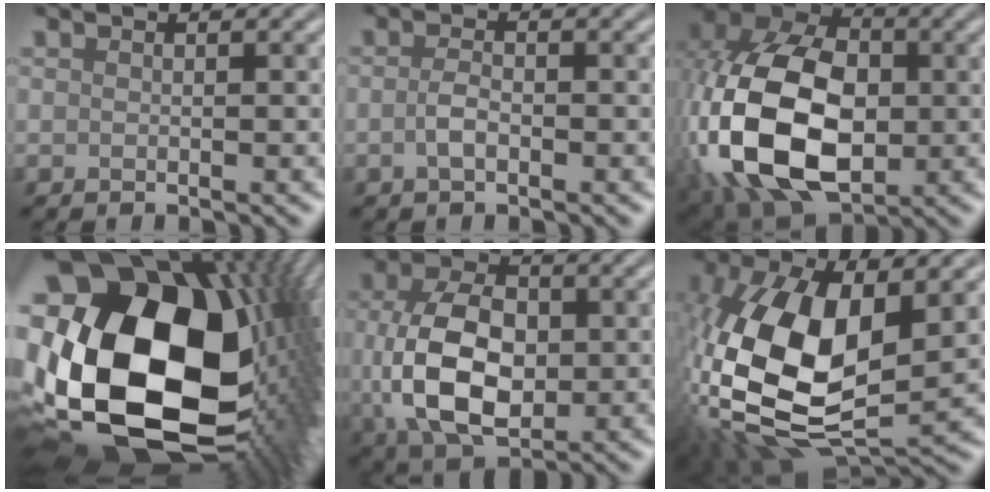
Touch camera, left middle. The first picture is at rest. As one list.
[{"total": 1.5, "force": [-0.5, 0.6, 1.2], "torque": [-0.028, 0.004, -0.014]}, {"total": 16.9, "force": [-2.6, 11.4, 12.1], "torque": [-0.259, -0.012, -0.053]}, {"total": 22.2, "force": [1.3, 14.4, 16.8], "torque": [-0.376, -0.051, 0.067]}, {"total": 10.0, "force": [-0.3, 6.5, 7.5], "torque": [-0.167, -0.002, -0.003]}, {"total": 15.6, "force": [1.3, 8.9, 12.8], "torque": [-0.293, -0.010, 0.026]}]